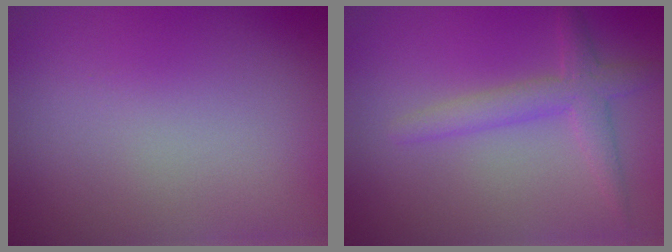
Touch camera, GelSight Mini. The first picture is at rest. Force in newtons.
{"total": 3.0, "press": 3.0, "slide": 0.0}